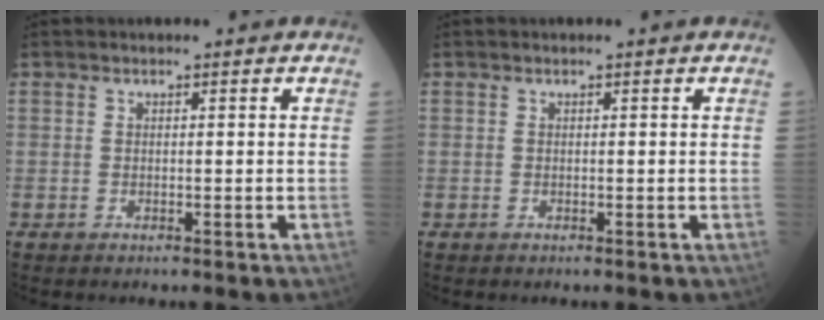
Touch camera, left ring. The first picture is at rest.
{"total": 0.0}